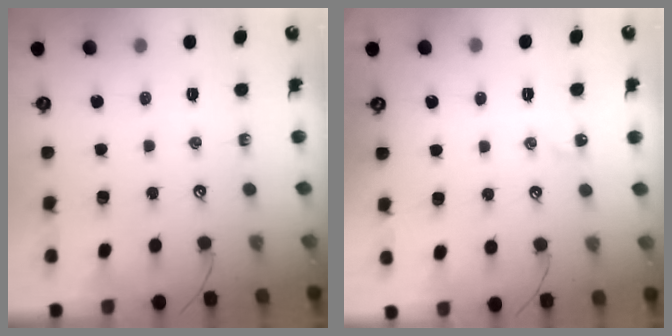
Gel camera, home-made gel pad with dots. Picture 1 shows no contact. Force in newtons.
{"total": 2.2, "press": 2.1, "slide": 0.6}